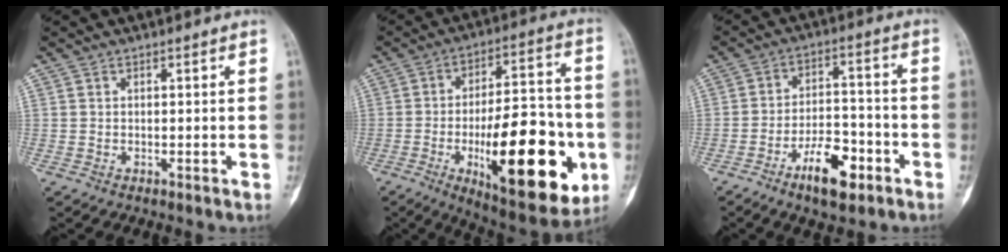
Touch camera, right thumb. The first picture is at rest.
{"total": 27.0, "force": [-7.6, 10.3, 23.8], "torque": [-0.318, 0.010, -0.097]}
{"total": 10.0, "force": [-5.6, 4.3, 7.1], "torque": [-0.107, 0.034, -0.093]}